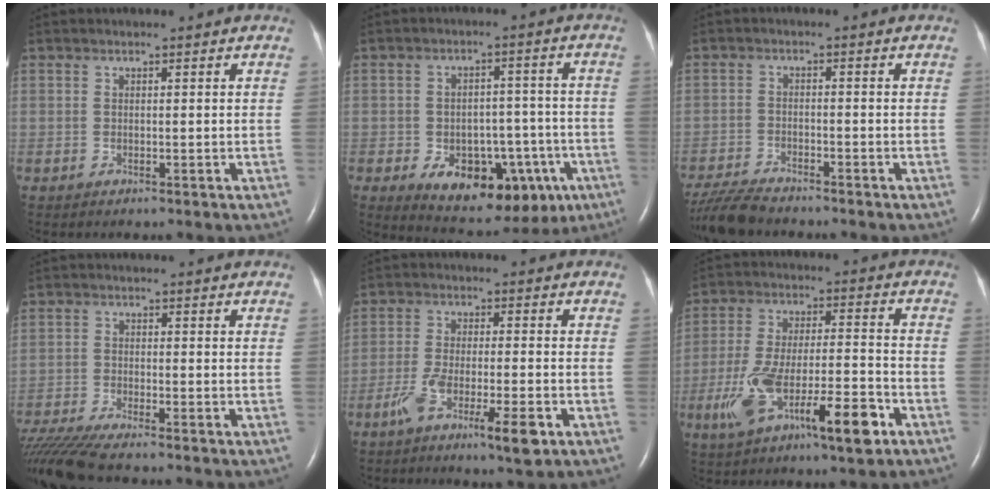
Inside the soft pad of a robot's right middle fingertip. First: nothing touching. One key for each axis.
{"total": 15.3, "fx": -6.9, "fy": 8.7, "fz": 10.5, "tx": -0.135, "ty": 0.021, "tz": -0.085}
{"total": 6.7, "fx": -6.3, "fy": 0.8, "fz": 2.3, "tx": -0.048, "ty": -0.021, "tz": -0.114}
{"total": 8.7, "fx": -7.7, "fy": -0.4, "fz": 3.9, "tx": -0.080, "ty": -0.023, "tz": -0.137}
{"total": 8.5, "fx": -4.4, "fy": 1.1, "fz": 7.2, "tx": -0.131, "ty": -0.014, "tz": -0.074}
{"total": 15.6, "fx": -7.0, "fy": 3.2, "fz": 13.5, "tx": -0.240, "ty": 0.001, "tz": -0.109}